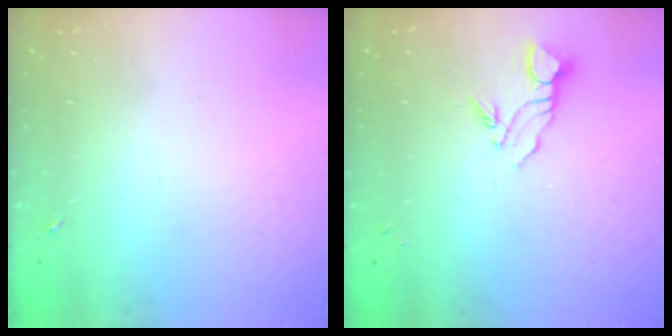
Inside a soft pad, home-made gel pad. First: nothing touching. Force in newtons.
{"total": 4.9, "press": 4.9, "slide": 0.1}